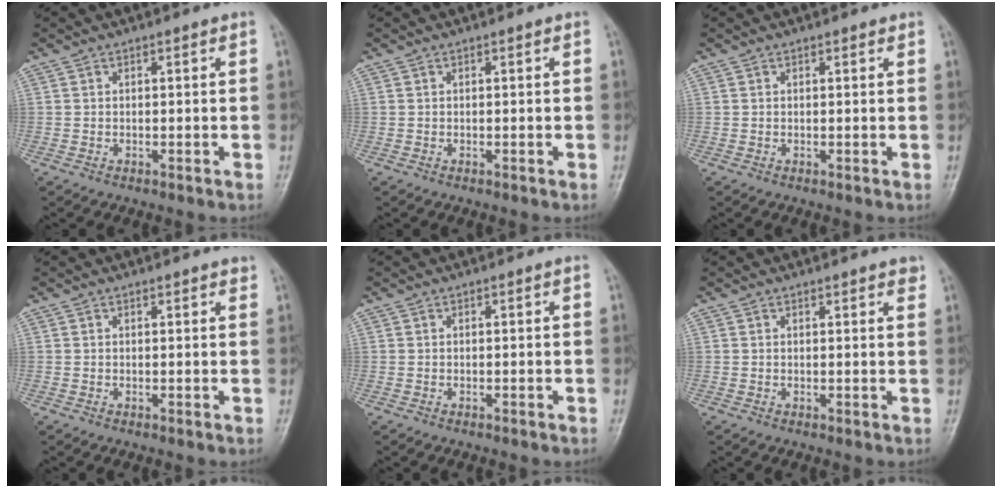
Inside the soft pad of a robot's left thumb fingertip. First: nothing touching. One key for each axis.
{"total": 0.0}
{"total": 0.9, "fx": 0.7, "fy": 0.4, "fz": 0.4, "tx": -0.007, "ty": -0.002, "tz": 0.006}
{"total": 1.5, "fx": 1.2, "fy": 0.5, "fz": 0.8, "tx": -0.006, "ty": -0.001, "tz": 0.013}
{"total": 0.0}
{"total": 2.6, "fx": 2.0, "fy": 0.7, "fz": 1.4, "tx": -0.006, "ty": -0.004, "tz": 0.022}